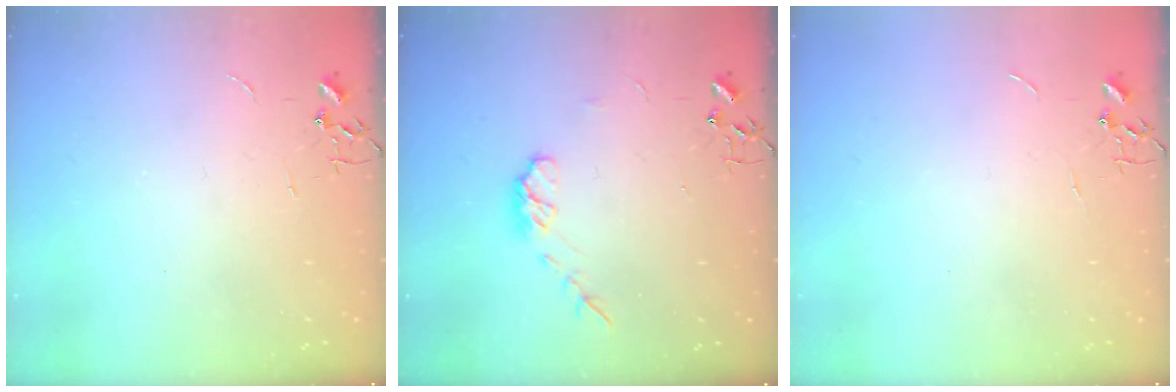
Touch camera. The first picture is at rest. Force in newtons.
{"total": 6.9, "press": 6.9, "slide": 0.4}
{"total": 0.0}